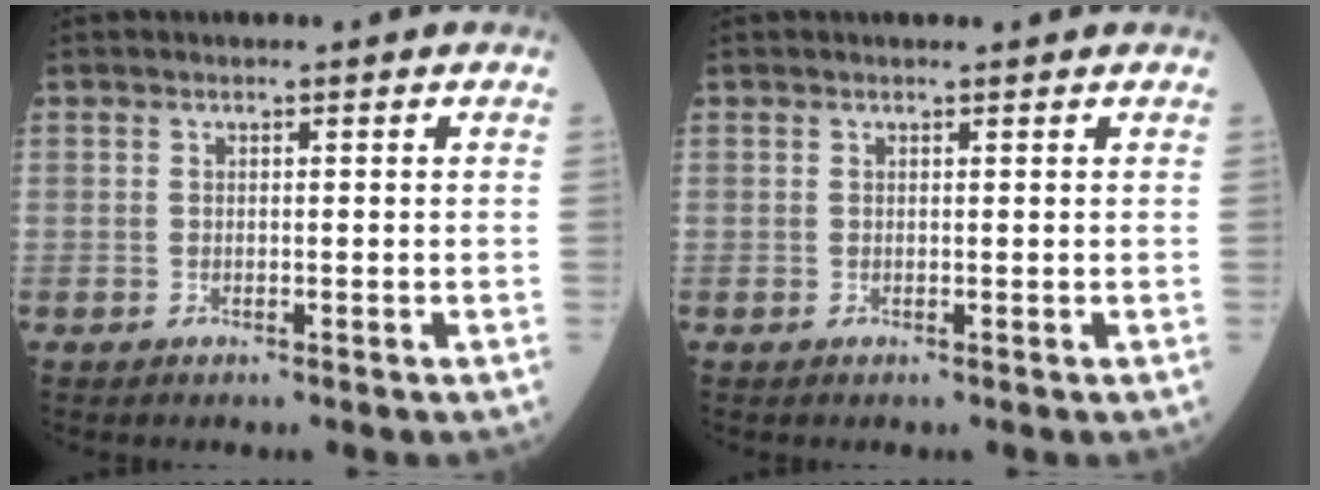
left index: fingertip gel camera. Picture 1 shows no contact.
{"total": 1.3, "force": [1.2, -0.1, 0.4], "torque": [-0.002, 0.008, 0.019]}